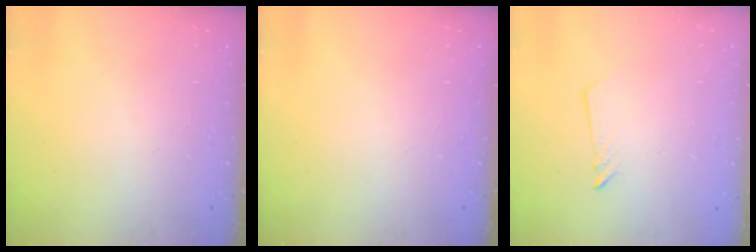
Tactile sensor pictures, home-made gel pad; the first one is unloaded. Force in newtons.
{"total": 0.0}
{"total": 2.9, "press": 2.9, "slide": 0.3}